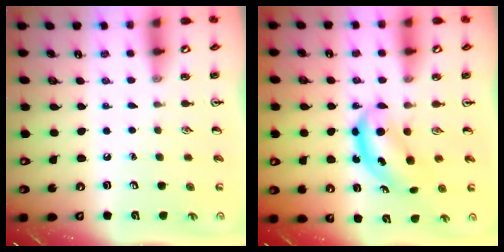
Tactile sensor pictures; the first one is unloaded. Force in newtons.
{"total": 5.0, "press": 5.0, "slide": 0.6}